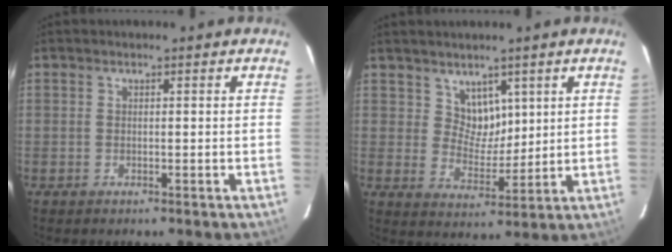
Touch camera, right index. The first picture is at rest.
{"total": 5.5, "force": [3.3, 4.0, 1.8], "torque": [-0.021, 0.001, 0.066]}